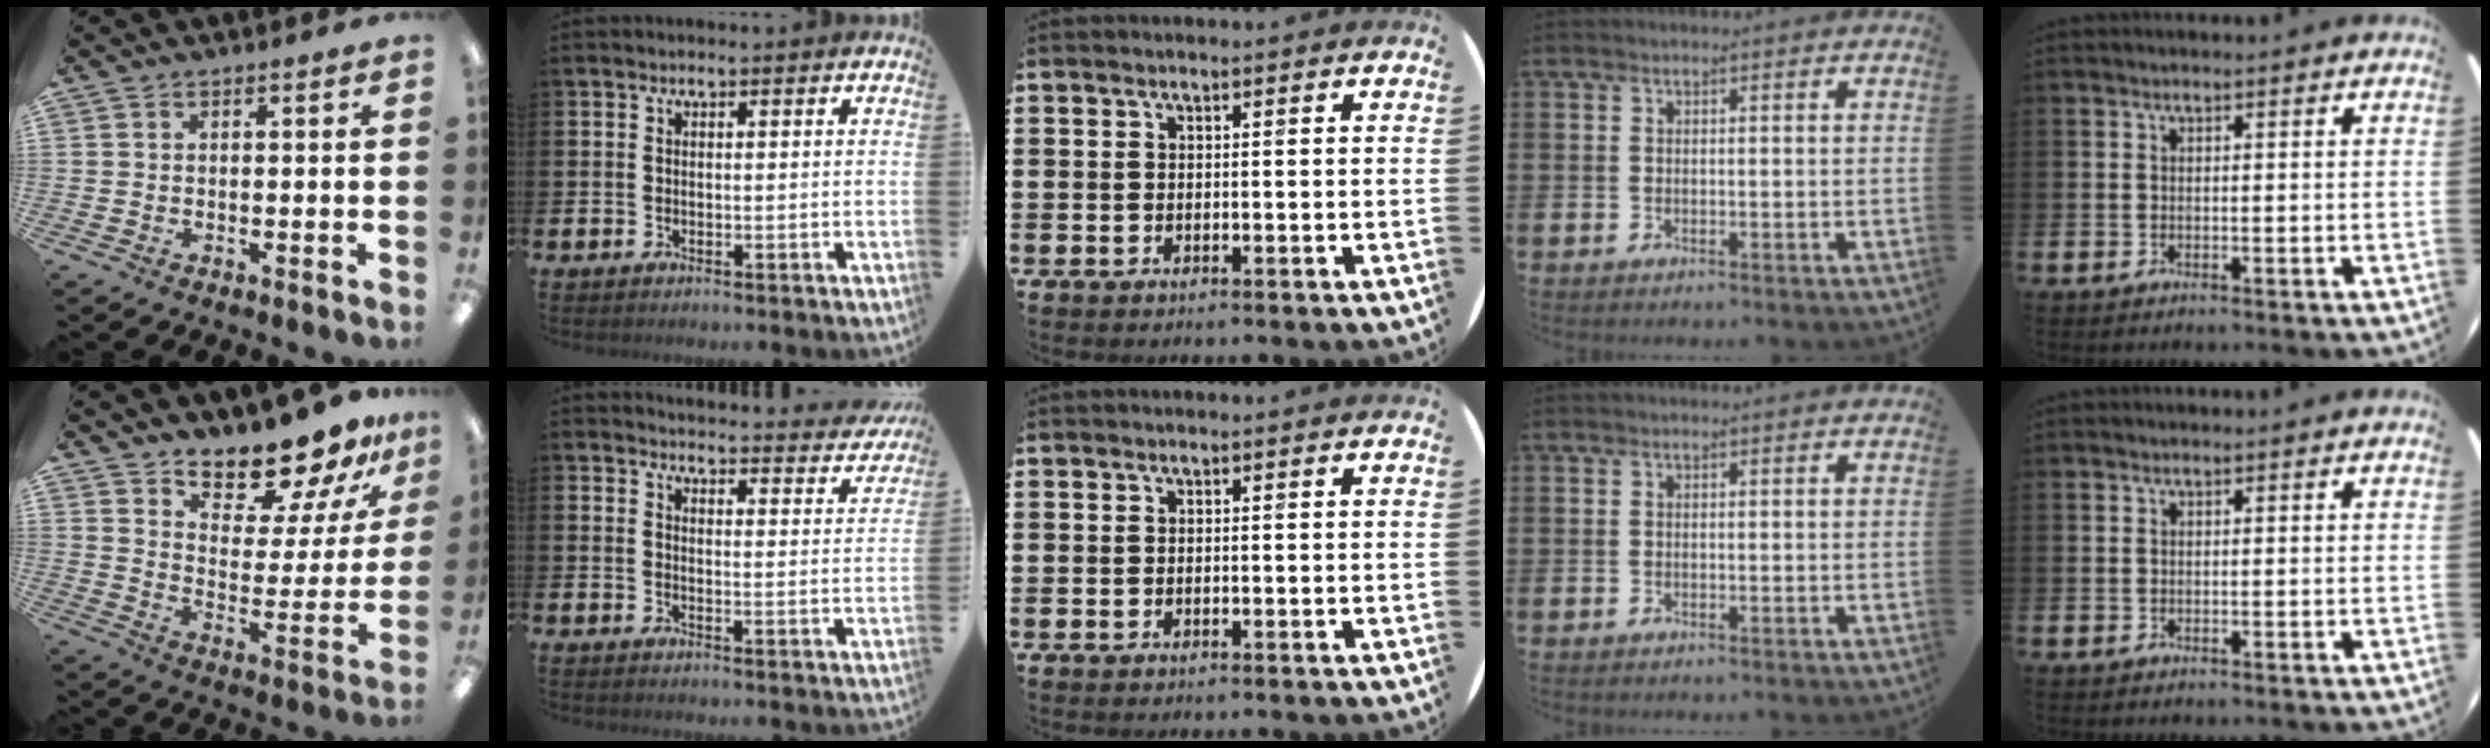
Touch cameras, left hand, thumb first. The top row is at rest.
{"thumb": {"total": 14.5, "force": [13.4, 3.8, 4.2], "torque": [-0.077, -0.113, 0.237]}, "index": {"total": 3.9, "force": [3.9, 0.4, 0.4], "torque": [-0.008, -0.037, 0.063]}}